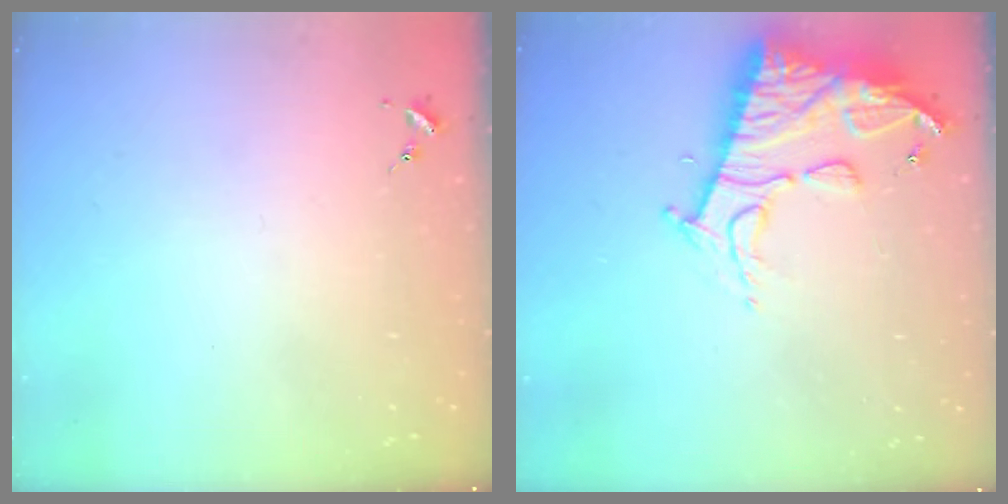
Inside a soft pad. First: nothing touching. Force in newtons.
{"total": 15.1, "press": 15.0, "slide": 1.6}